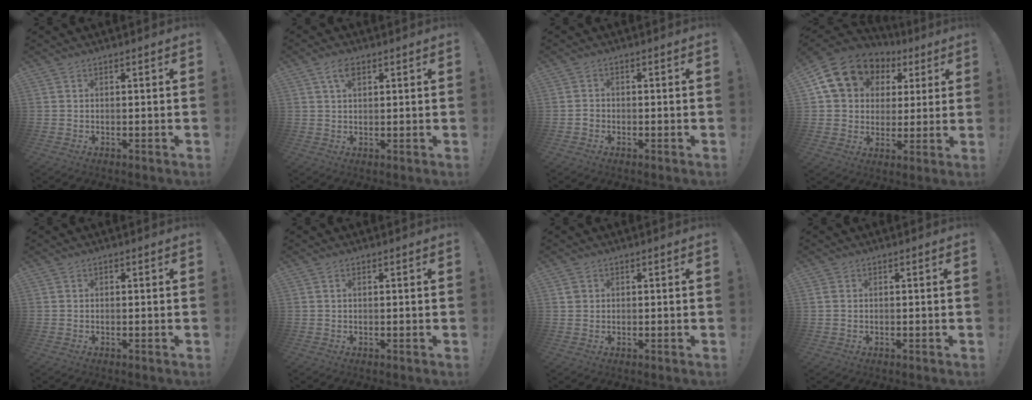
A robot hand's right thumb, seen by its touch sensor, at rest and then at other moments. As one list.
[{"total": 4.5, "force": [2.2, 2.2, 3.2], "torque": [-0.060, 0.000, 0.038]}, {"total": 1.5, "force": [-0.8, 1.1, 0.6], "torque": [-0.012, 0.009, -0.015]}, {"total": 15.8, "force": [6.8, 12.5, 7.1], "torque": [-0.112, -0.027, 0.141]}, {"total": 0.5, "force": [-0.4, 0.3, 0.3], "torque": [-0.009, 0.005, -0.006]}, {"total": 0.8, "force": [0.2, 0.4, 0.6], "torque": [-0.022, 0.006, 0.006]}, {"total": 1.8, "force": [0.9, 1.5, 0.4], "torque": [-0.004, 0.003, 0.016]}, {"total": 0.9, "force": [0.1, 0.7, 0.6], "torque": [-0.014, 0.005, 0.002]}]